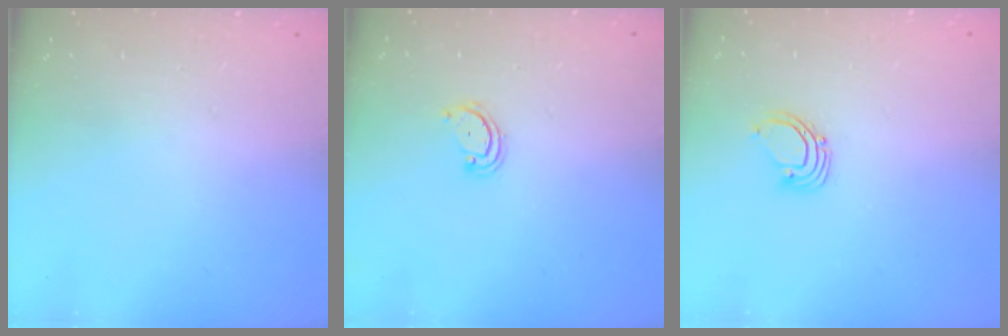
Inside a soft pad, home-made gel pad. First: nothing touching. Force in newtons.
{"total": 2.6, "press": 2.6, "slide": 0.3}
{"total": 2.9, "press": 2.9, "slide": 0.3}